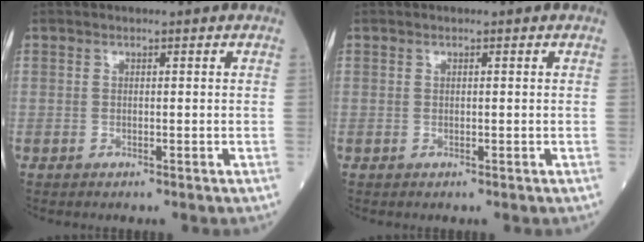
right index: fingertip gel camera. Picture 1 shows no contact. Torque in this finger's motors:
{"motor_torque": [0.07, 0.00, 0.06, 0.01]}